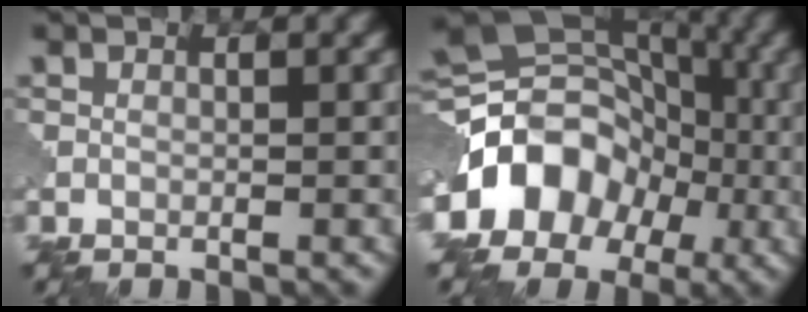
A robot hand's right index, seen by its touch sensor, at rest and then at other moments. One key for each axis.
{"total": 10.9, "fx": -3.7, "fy": 8.8, "fz": 5.3, "tx": -0.086, "ty": 0.012, "tz": -0.085}